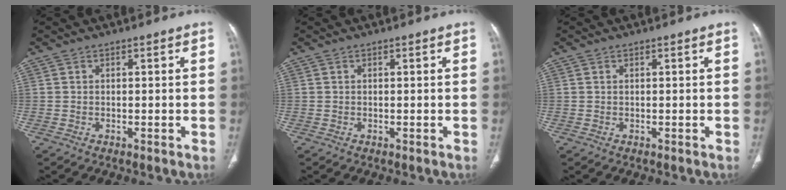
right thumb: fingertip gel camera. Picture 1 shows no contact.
{"total": 0.0}
{"total": 0.0}